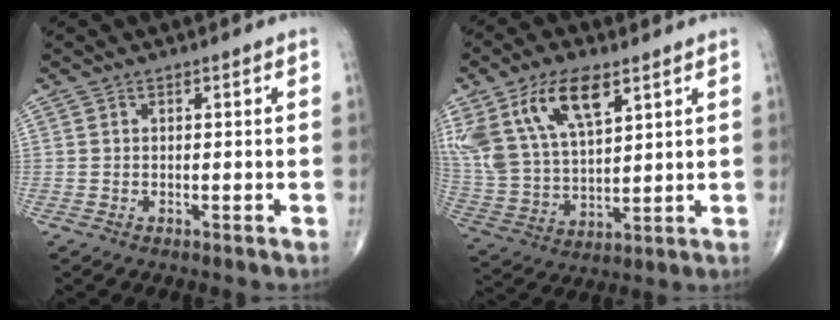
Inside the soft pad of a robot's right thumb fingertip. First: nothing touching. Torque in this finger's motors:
{"motor_torque": [-0.61, 1.28, 1.52, 0.95, 0.19]}